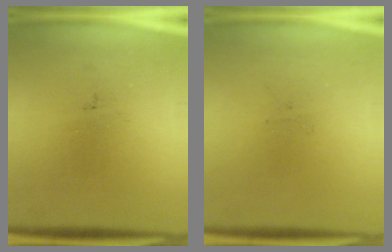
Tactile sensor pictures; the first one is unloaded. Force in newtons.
{"total": 0.0}